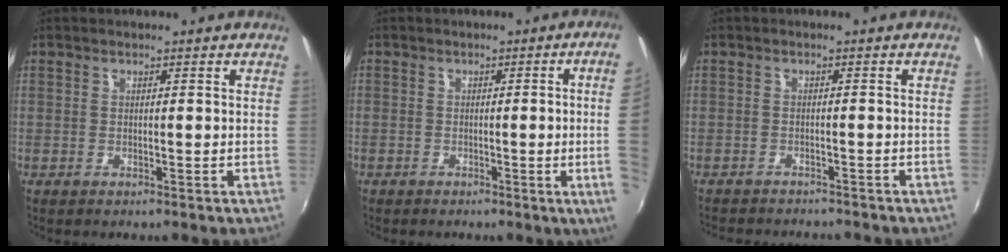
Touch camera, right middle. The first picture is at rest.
{"total": 7.4, "force": [-0.4, -1.3, 7.2], "torque": [-0.082, -0.010, -0.005]}
{"total": 6.9, "force": [-6.4, 1.4, 2.2], "torque": [-0.056, -0.015, -0.094]}